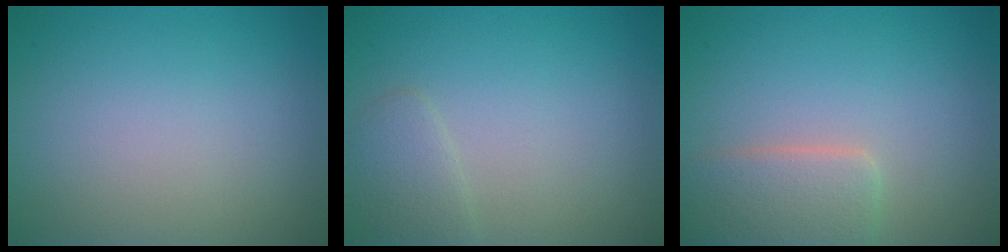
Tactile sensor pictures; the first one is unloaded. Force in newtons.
{"total": 1.7, "press": 1.7, "slide": 0.0}
{"total": 3.7, "press": 3.7, "slide": 0.2}